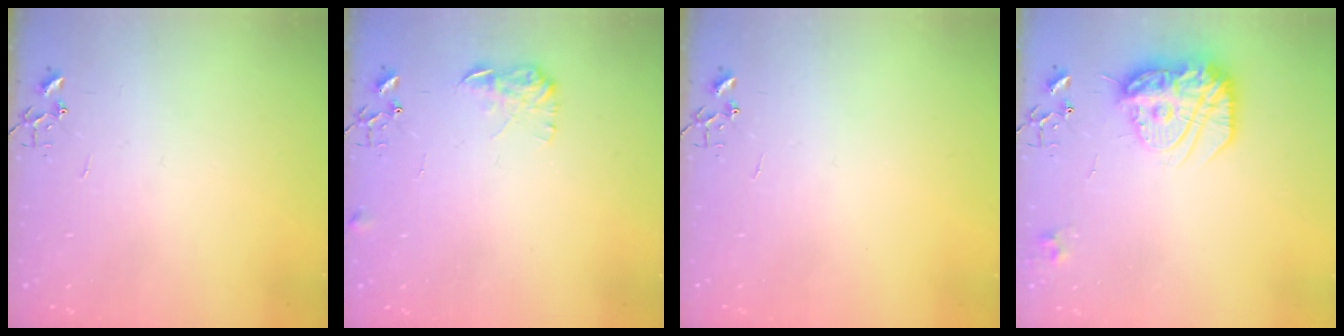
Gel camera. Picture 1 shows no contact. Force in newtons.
{"total": 8.2, "press": 8.2, "slide": 0.4}
{"total": 0.0}
{"total": 17.7, "press": 17.6, "slide": 1.8}